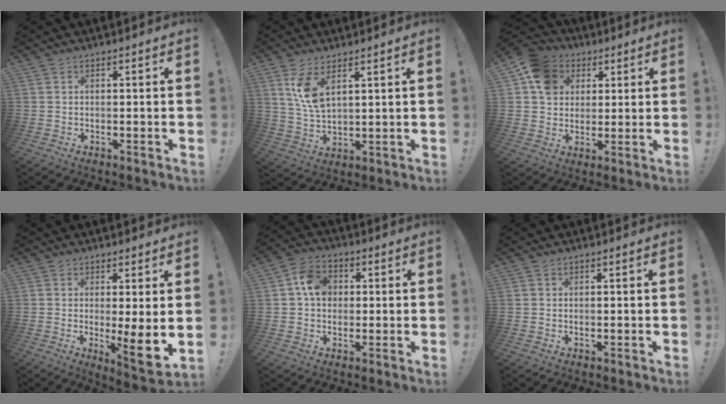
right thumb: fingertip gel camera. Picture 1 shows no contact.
{"total": 9.0, "force": [4.7, 3.9, 6.5], "torque": [-0.117, -0.024, 0.086]}
{"total": 11.1, "force": [4.0, 9.4, 4.4], "torque": [-0.058, -0.011, 0.082]}
{"total": 8.1, "force": [0.0, 0.4, 8.1], "torque": [-0.088, -0.033, -0.001]}
{"total": 9.1, "force": [1.5, 7.5, 4.9], "torque": [-0.069, 0.012, 0.030]}
{"total": 0.0}